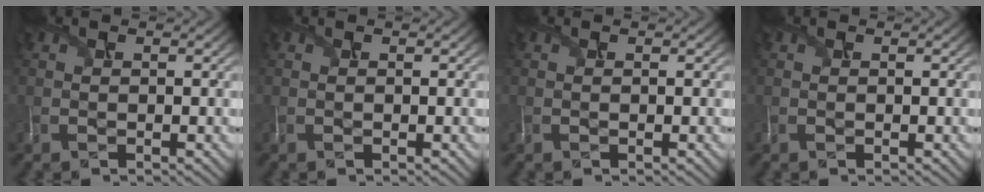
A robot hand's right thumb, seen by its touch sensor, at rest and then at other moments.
{"total": 0.0}
{"total": 0.0}
{"total": 0.0}